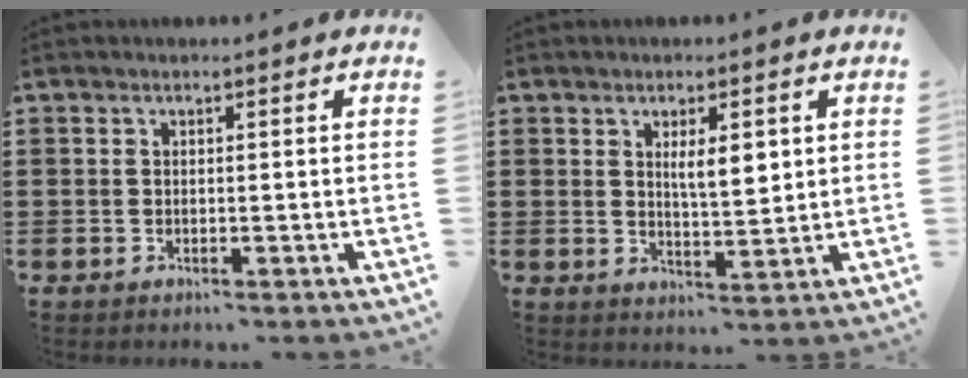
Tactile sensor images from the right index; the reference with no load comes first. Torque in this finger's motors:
{"motor_torque": [1.20, 0.03, 0.19, 0.09]}